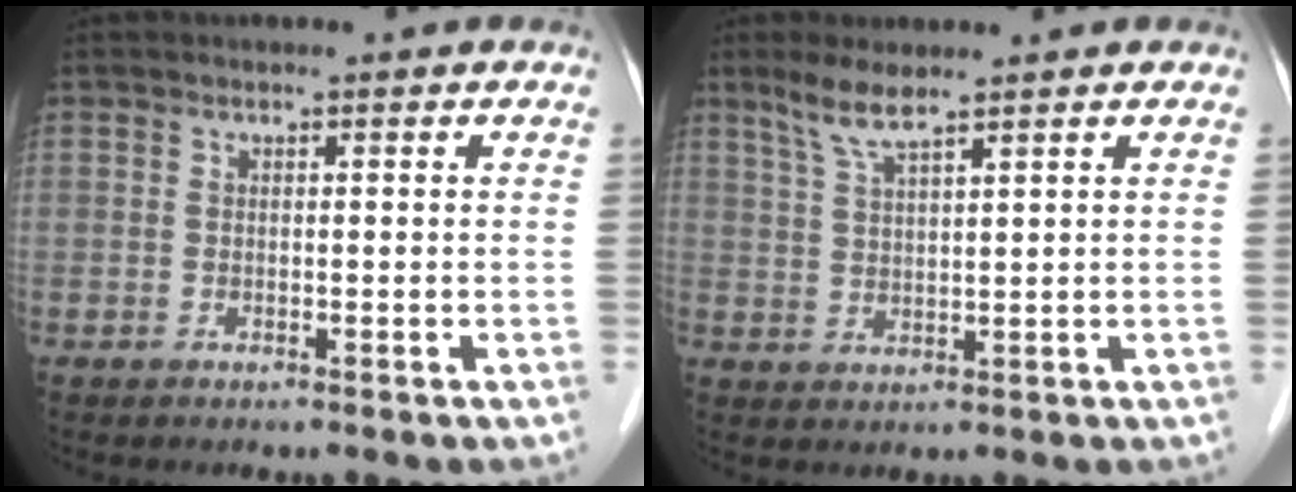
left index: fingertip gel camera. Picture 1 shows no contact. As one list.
[{"total": 4.2, "force": [3.3, 0.1, 2.7], "torque": [-0.062, 0.003, 0.069]}]